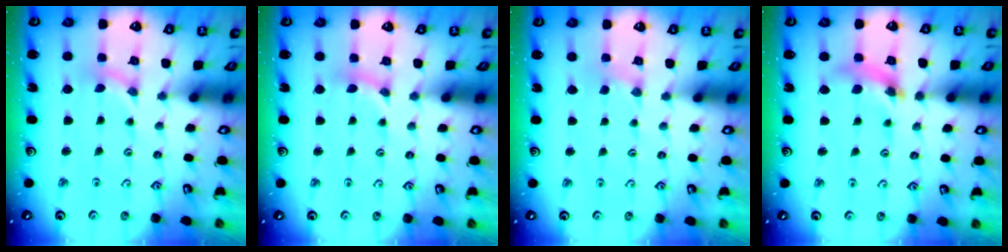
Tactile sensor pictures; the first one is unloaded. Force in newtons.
{"total": 2.9, "press": 2.8, "slide": 0.4}
{"total": 0.0}
{"total": 7.6, "press": 7.5, "slide": 0.9}